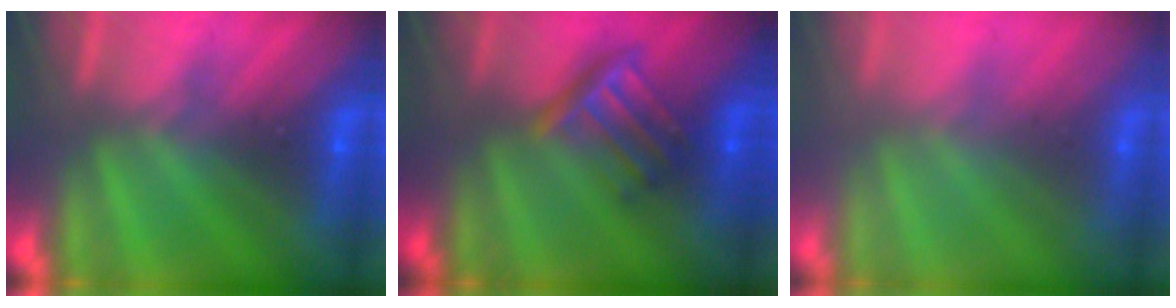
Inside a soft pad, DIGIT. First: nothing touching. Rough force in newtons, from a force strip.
{"total": 3.5}
{"total": 2.3}